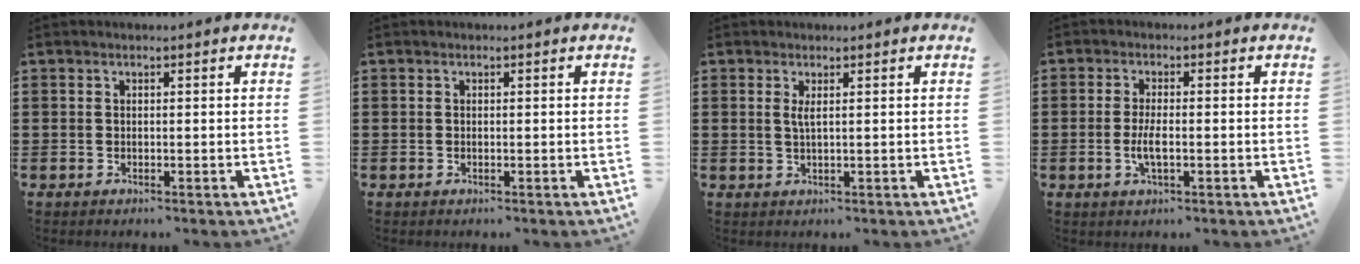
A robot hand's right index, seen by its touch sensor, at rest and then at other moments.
{"total": 0.0}
{"total": 1.4, "force": [0.4, 0.1, 1.3], "torque": [-0.028, 0.000, 0.008]}
{"total": 3.1, "force": [-0.7, 0.8, 2.9], "torque": [-0.065, -0.005, -0.018]}